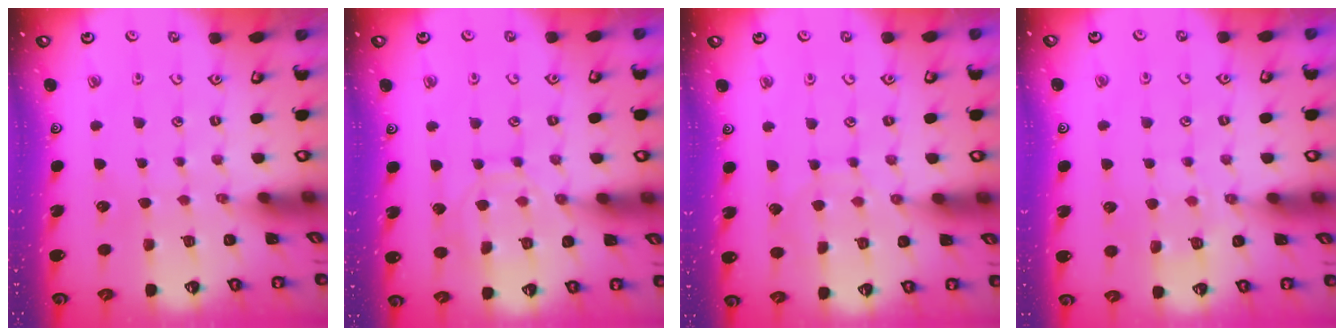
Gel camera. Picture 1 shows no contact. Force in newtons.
{"total": 11.0, "press": 11.0, "slide": 0.8}
{"total": 5.0, "press": 5.0, "slide": 0.6}
{"total": 5.3, "press": 5.2, "slide": 0.6}